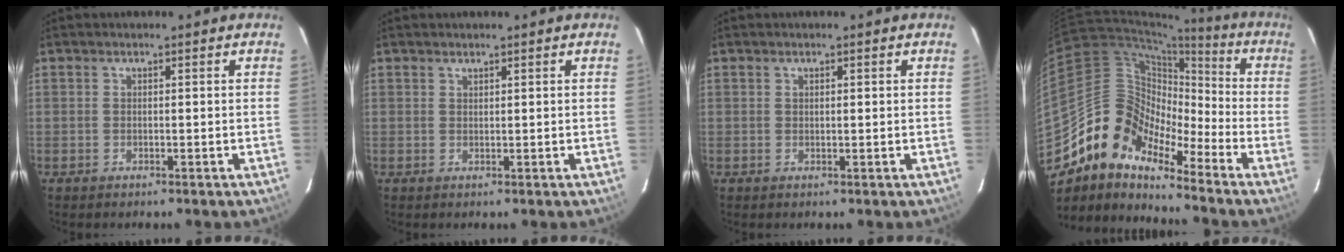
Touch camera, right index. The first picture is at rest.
{"total": 0.6, "force": [0.6, 0.2, 0.0], "torque": [-0.001, 0.001, 0.011]}
{"total": 0.5, "force": [0.3, 0.2, 0.4], "torque": [-0.008, 0.002, 0.007]}
{"total": 12.6, "force": [-9.8, 6.3, 4.6], "torque": [-0.076, 0.026, -0.211]}